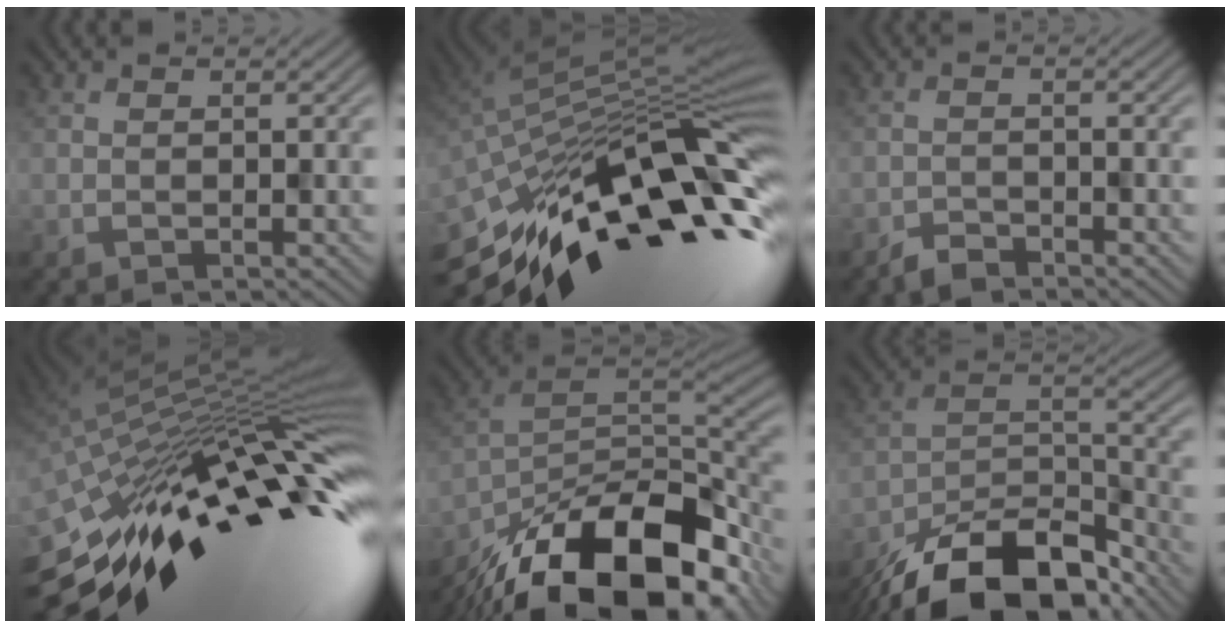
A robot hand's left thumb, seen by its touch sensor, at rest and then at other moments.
{"total": 16.1, "force": [-6.8, 6.1, 13.3], "torque": [-0.239, 0.001, -0.133]}
{"total": 2.1, "force": [-1.9, 0.6, 0.6], "torque": [-0.012, -0.001, -0.040]}
{"total": 18.2, "force": [-3.1, 5.2, 17.1], "torque": [-0.289, -0.003, -0.077]}
{"total": 18.7, "force": [-11.7, 8.8, 11.6], "torque": [-0.219, -0.043, -0.186]}
{"total": 16.1, "force": [-12.0, 6.7, 8.4], "torque": [-0.187, -0.028, -0.188]}